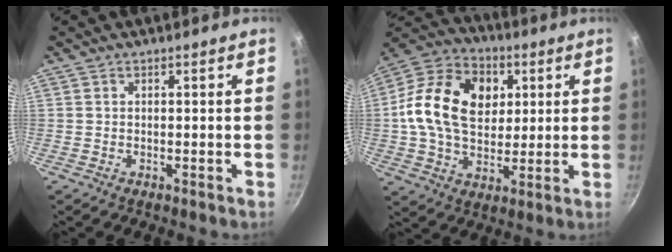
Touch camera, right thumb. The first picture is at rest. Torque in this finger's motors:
{"motor_torque": [-1.03, 2.00, 1.30, -0.28, 0.19]}